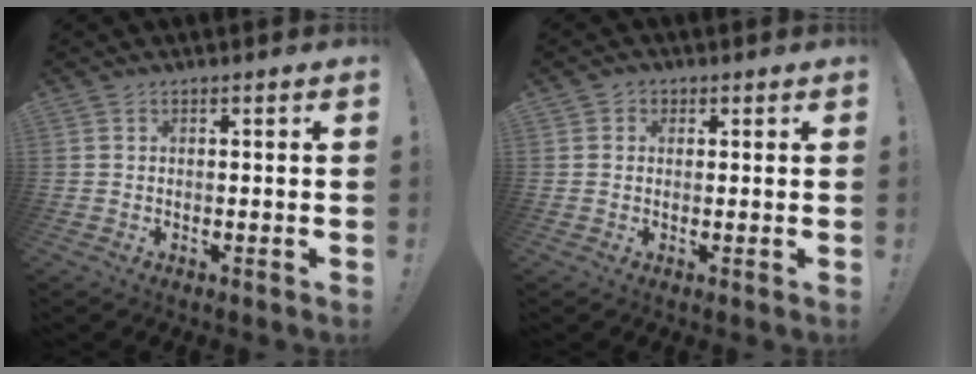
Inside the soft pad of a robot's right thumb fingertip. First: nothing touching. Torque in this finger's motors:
{"motor_torque": [0.06, 0.11, 0.11, -0.19, 0.03]}